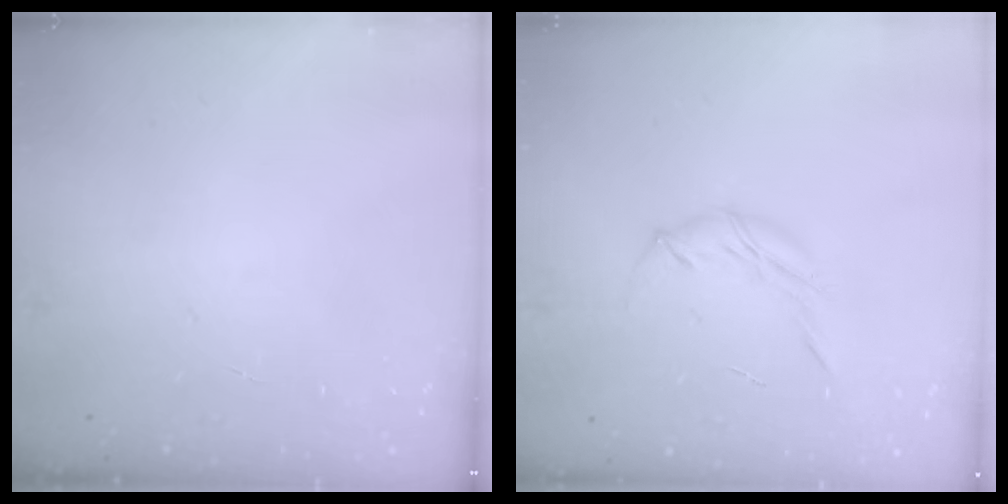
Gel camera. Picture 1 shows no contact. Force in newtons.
{"total": 6.8, "press": 6.8, "slide": 0.9}